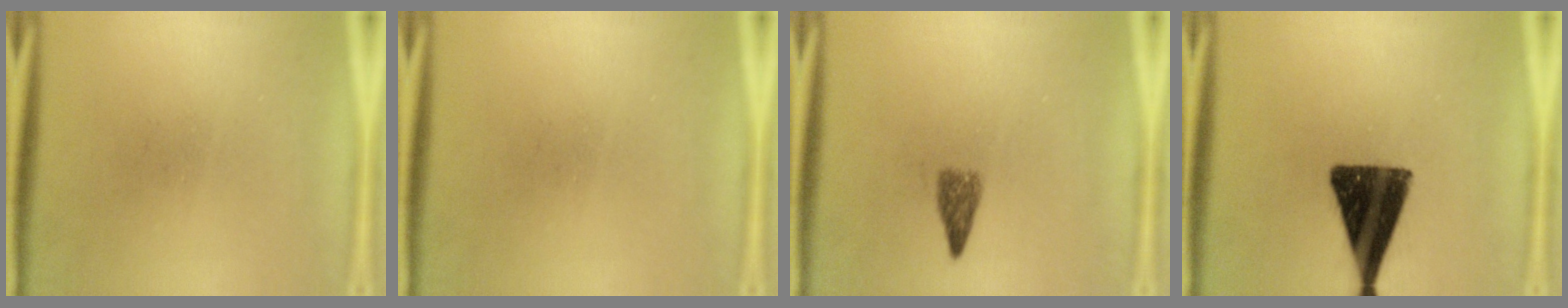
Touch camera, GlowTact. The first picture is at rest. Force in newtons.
{"total": 0.0}
{"total": 2.3}
{"total": 14.1}